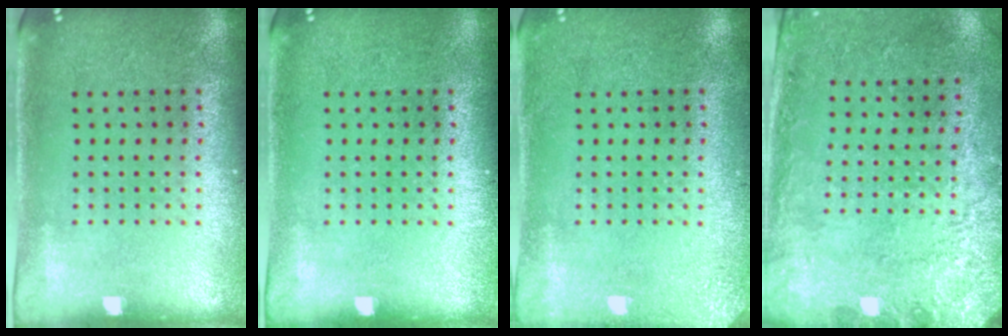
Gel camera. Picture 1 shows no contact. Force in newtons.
{"total": 0.0}
{"total": 1.9, "press": 1.9, "slide": 0.2}
{"total": 2.8, "press": 2.0, "slide": 1.9}